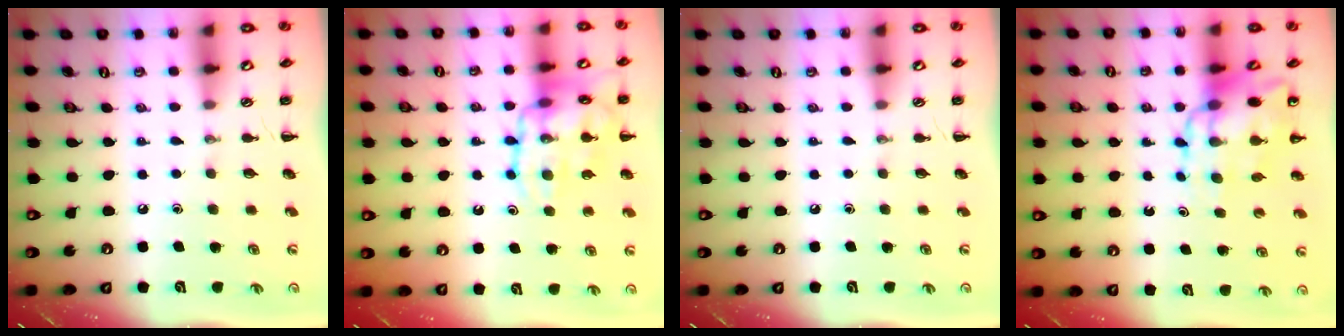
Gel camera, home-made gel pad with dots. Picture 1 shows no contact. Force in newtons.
{"total": 16.1, "press": 16.0, "slide": 1.5}
{"total": 0.0}
{"total": 10.7, "press": 10.3, "slide": 3.1}